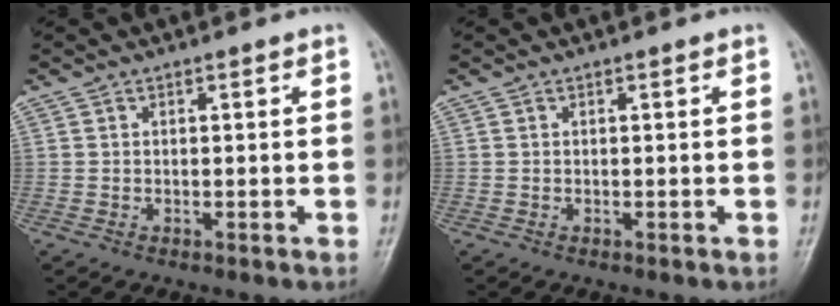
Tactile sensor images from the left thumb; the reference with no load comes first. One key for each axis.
{"total": 0.0}